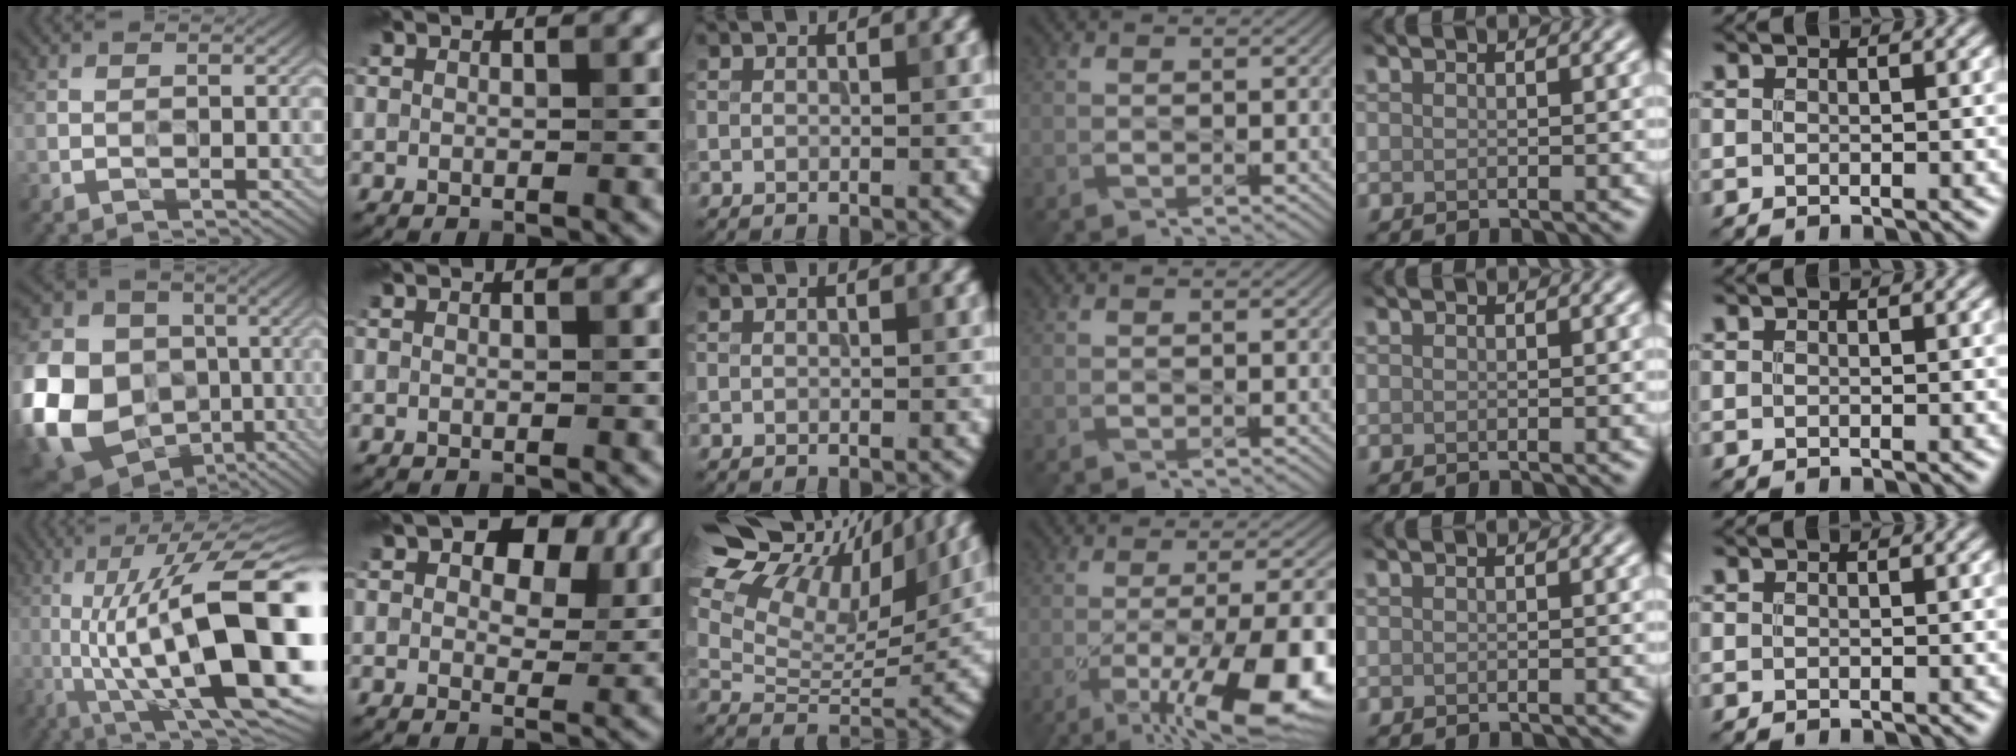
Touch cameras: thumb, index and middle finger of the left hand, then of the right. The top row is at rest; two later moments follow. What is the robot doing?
{"motion": "wipe", "object": "bowl"}